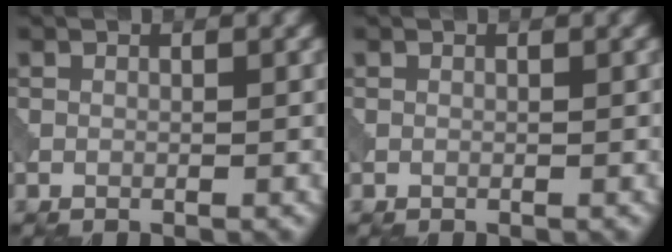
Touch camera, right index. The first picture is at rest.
{"total": 0.0}